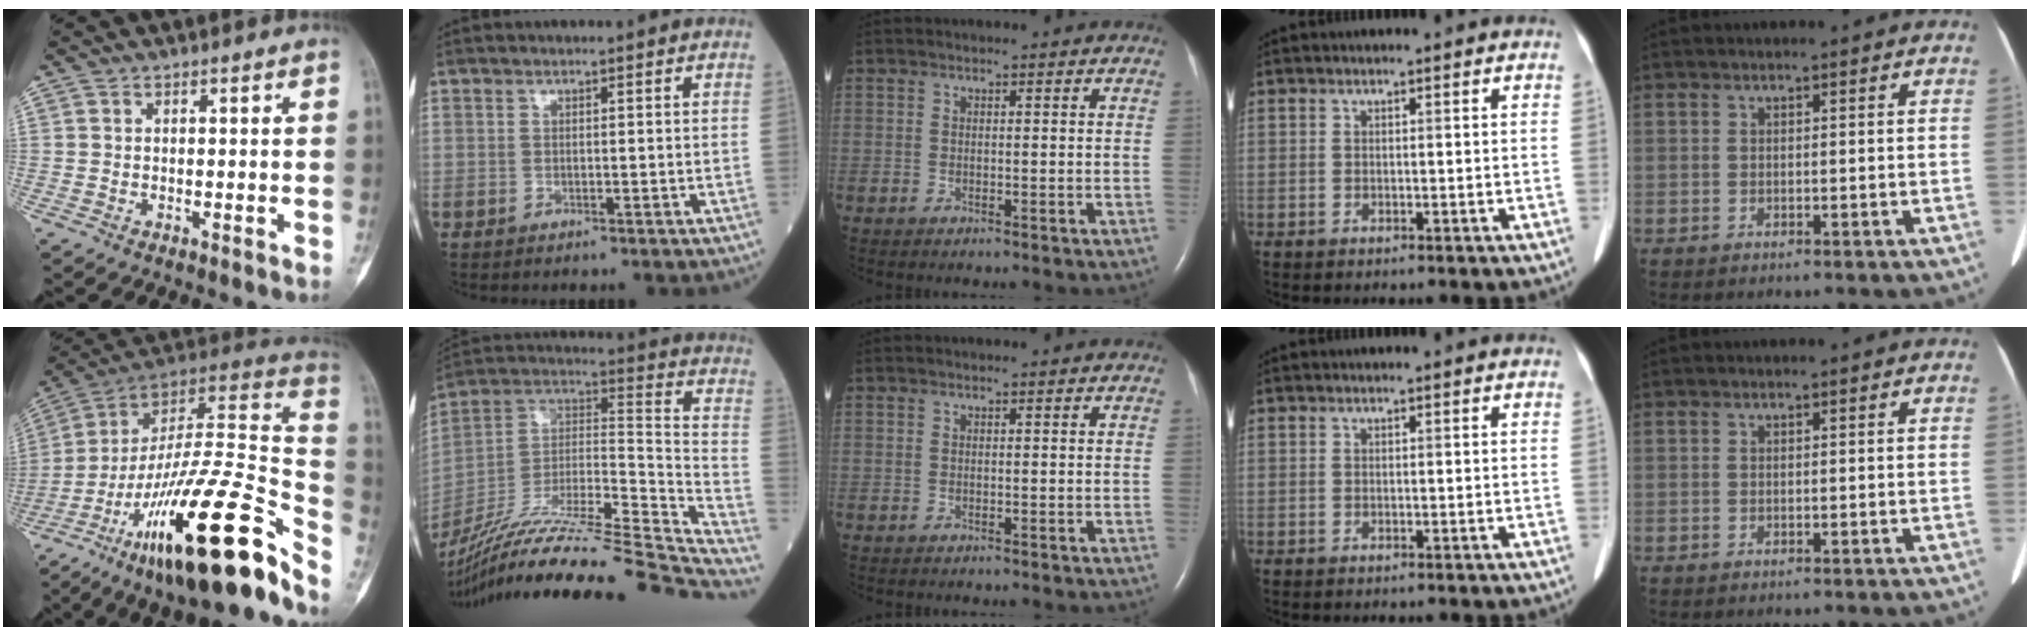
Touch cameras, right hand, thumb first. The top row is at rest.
{"thumb": {"total": 35.0, "force": [-20.0, 7.8, 27.6], "torque": [-0.384, 0.075, -0.325]}, "index": {"total": 38.3, "force": [-33.4, 1.9, 18.7], "torque": [-0.257, -0.055, -0.501]}}